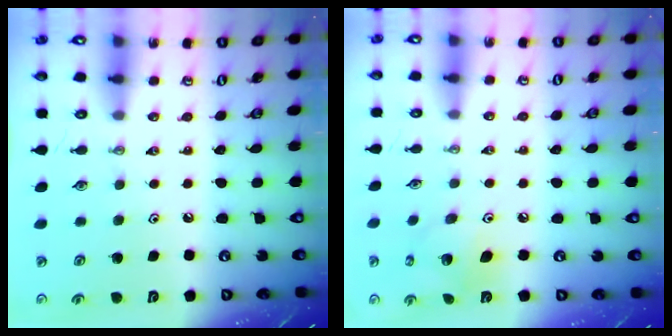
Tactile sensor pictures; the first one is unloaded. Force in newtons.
{"total": 8.7, "press": 8.7, "slide": 0.6}